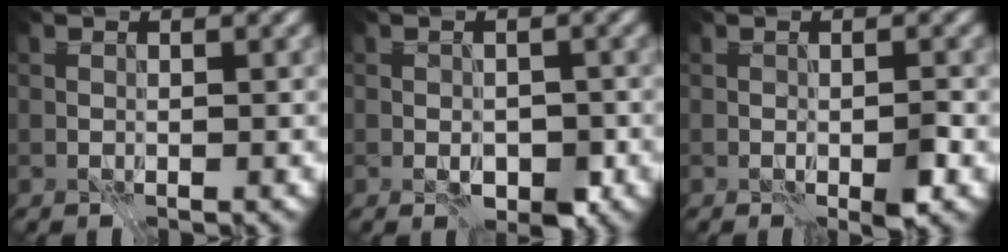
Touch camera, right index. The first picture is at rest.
{"total": 2.9, "force": [-1.3, 1.6, 2.1], "torque": [-0.025, -0.006, -0.023]}
{"total": 2.0, "force": [-0.9, 0.6, 1.6], "torque": [-0.030, -0.005, -0.015]}